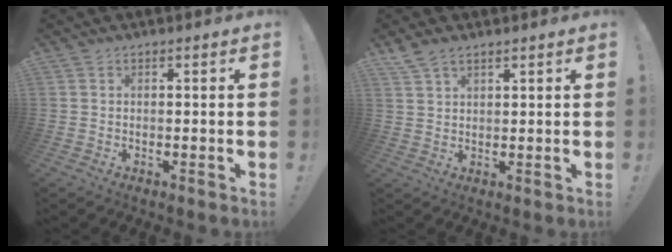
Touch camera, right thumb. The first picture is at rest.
{"total": 4.5, "force": [3.3, 1.9, 2.3], "torque": [-0.050, -0.012, 0.064]}